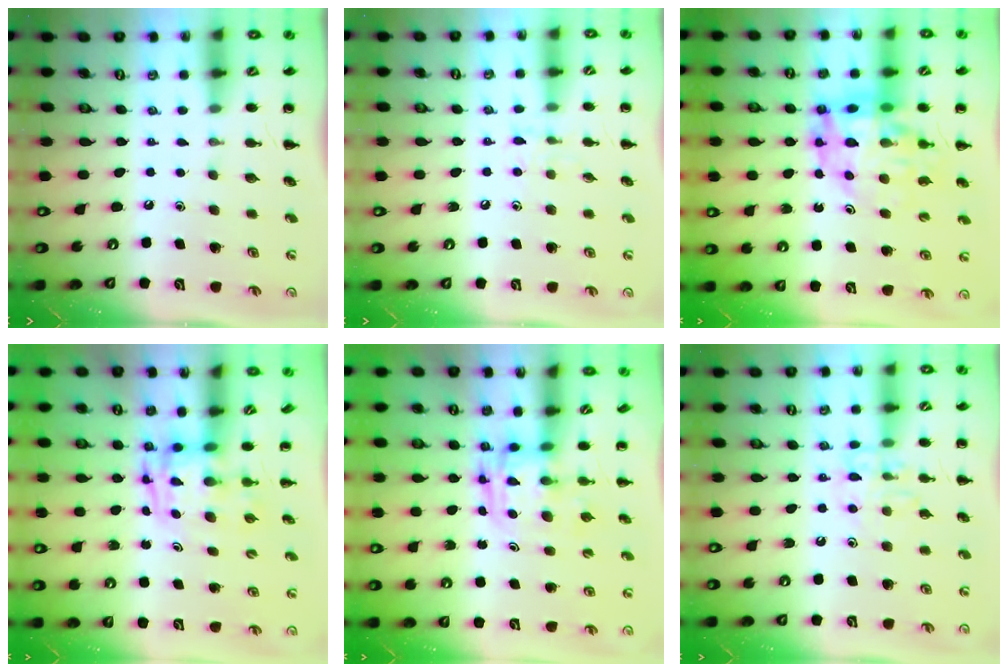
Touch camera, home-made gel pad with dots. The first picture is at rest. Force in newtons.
{"total": 6.0, "press": 5.8, "slide": 1.6}
{"total": 17.4, "press": 16.9, "slide": 4.2}
{"total": 3.2, "press": 3.1, "slide": 0.6}
{"total": 3.2, "press": 3.1, "slide": 0.5}
{"total": 9.9, "press": 9.8, "slide": 0.7}